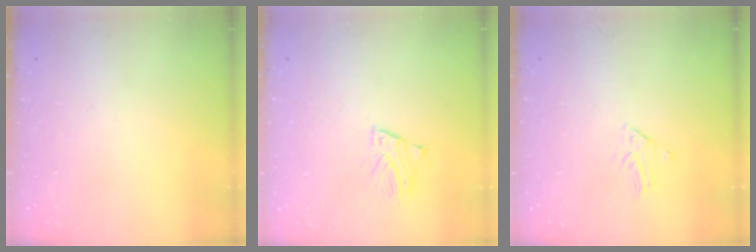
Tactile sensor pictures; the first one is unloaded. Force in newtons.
{"total": 2.2, "press": 2.2, "slide": 0.1}
{"total": 1.7, "press": 1.7, "slide": 0.2}